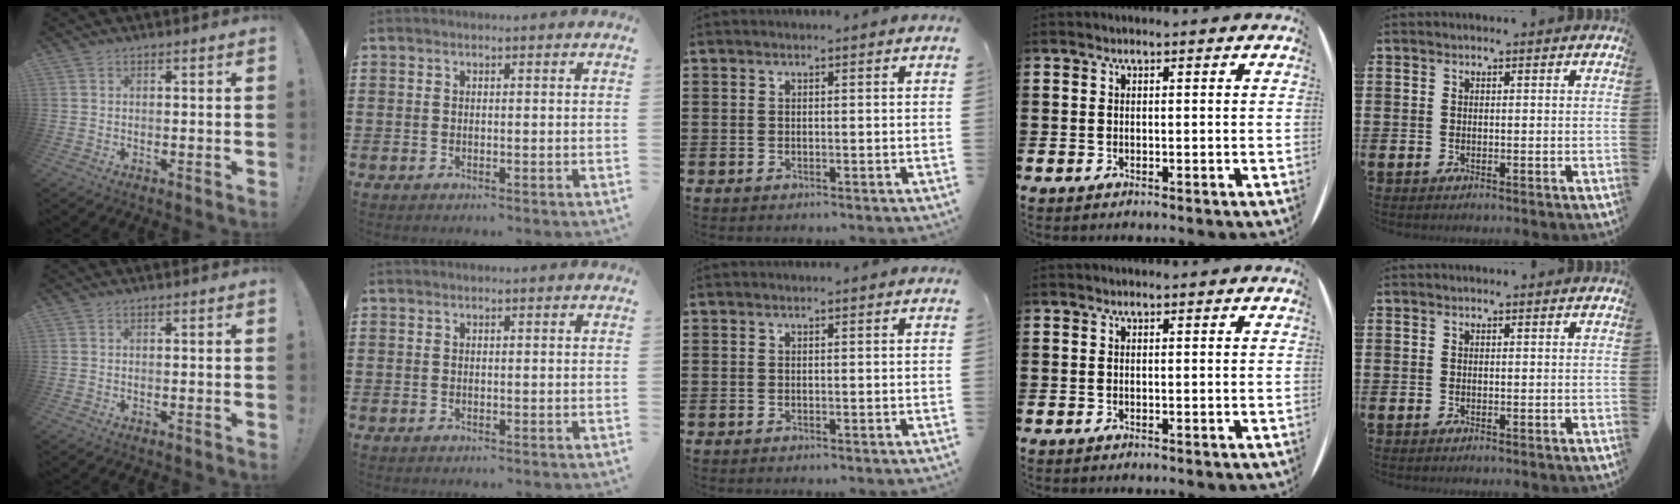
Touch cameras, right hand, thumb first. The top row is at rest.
{}